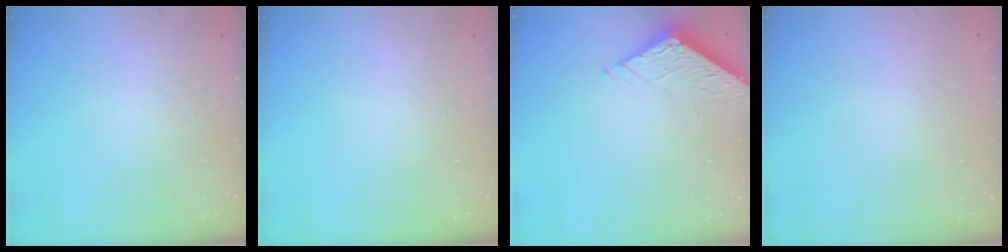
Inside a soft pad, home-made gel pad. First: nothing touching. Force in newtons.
{"total": 0.0}
{"total": 4.6, "press": 4.6, "slide": 0.5}
{"total": 0.0}